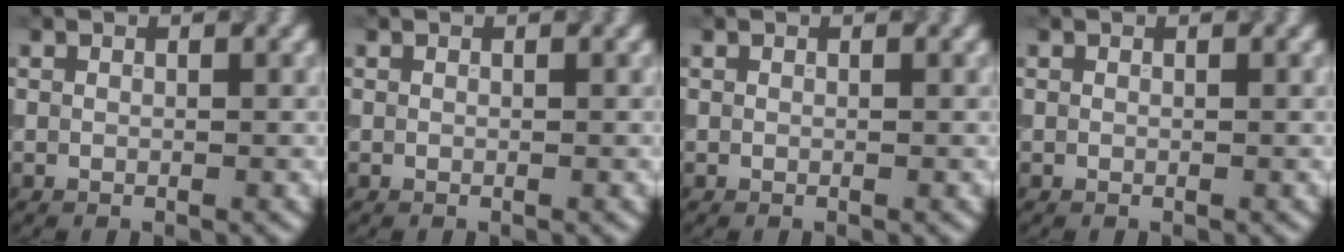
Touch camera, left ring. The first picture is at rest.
{"total": 0.0}
{"total": 0.0}
{"total": 0.0}